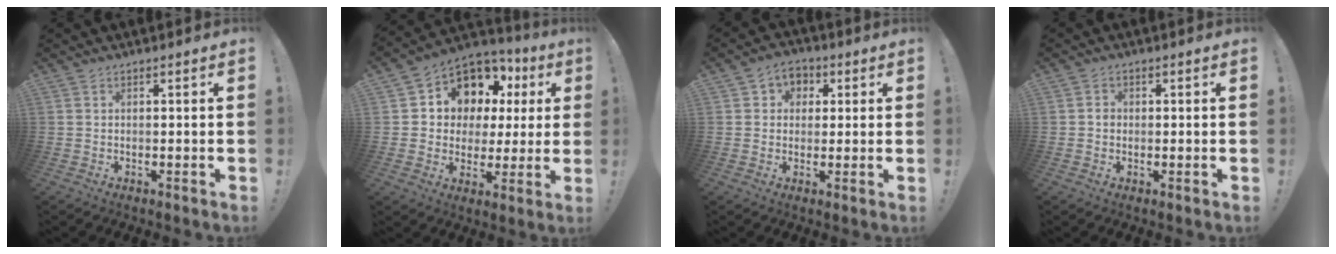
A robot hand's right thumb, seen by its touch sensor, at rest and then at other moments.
{"total": 10.4, "force": [5.1, 8.2, 3.8], "torque": [-0.064, -0.047, 0.109]}
{"total": 5.5, "force": [0.9, 5.1, 1.8], "torque": [-0.023, 0.003, 0.018]}
{"total": 1.4, "force": [-0.3, 1.2, 0.7], "torque": [-0.008, 0.004, -0.007]}